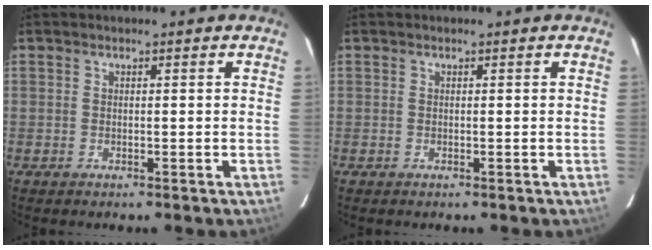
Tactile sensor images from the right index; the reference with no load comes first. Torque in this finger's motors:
{"motor_torque": [0.00, 0.00, 0.01, 0.00]}